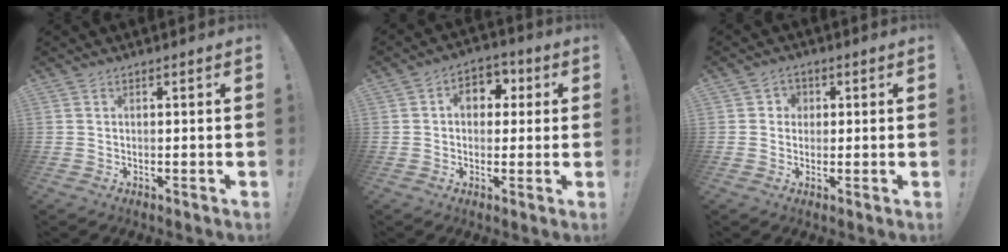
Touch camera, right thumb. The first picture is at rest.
{"total": 7.9, "force": [1.5, 6.2, 4.6], "torque": [-0.066, 0.008, 0.030]}
{"total": 3.3, "force": [0.2, 3.2, 0.9], "torque": [-0.009, 0.002, 0.001]}